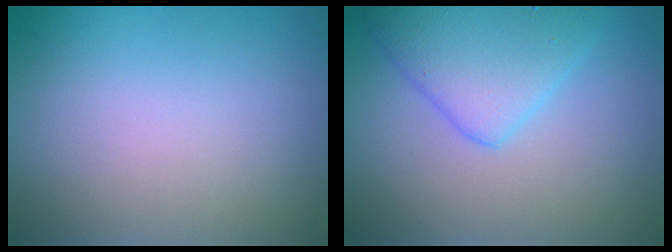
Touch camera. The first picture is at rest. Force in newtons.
{"total": 5.0, "press": 5.0, "slide": 0.2}